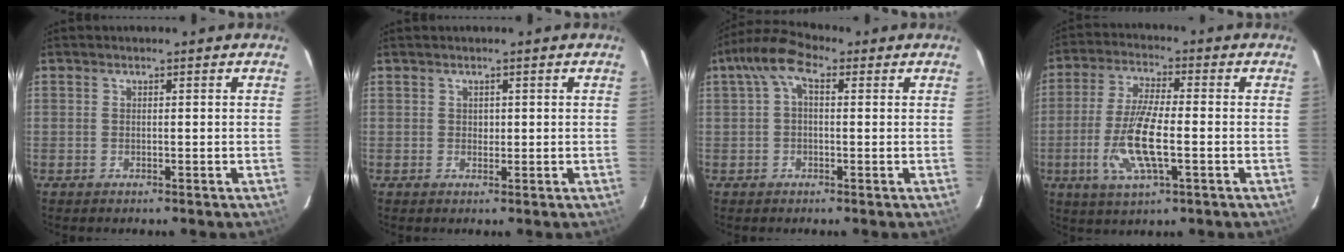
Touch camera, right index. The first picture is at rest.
{"total": 0.8, "force": [0.5, 0.3, -0.5], "torque": [0.015, 0.000, 0.011]}
{"total": 5.2, "force": [1.8, 2.6, 4.1], "torque": [-0.084, 0.023, 0.033]}
{"total": 11.4, "force": [-2.6, 2.8, 10.7], "torque": [-0.219, -0.008, -0.052]}